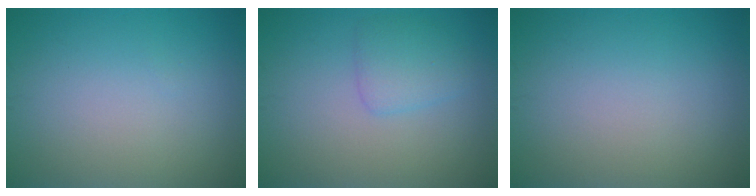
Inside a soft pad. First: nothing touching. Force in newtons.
{"total": 2.2, "press": 2.2, "slide": 0.1}
{"total": 0.0}